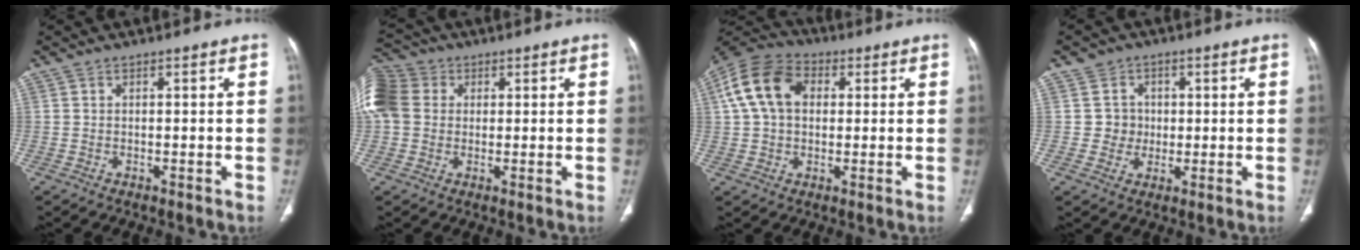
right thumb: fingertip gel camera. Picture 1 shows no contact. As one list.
[{"total": 13.0, "force": [2.7, 10.9, 6.6], "torque": [-0.164, 0.033, 0.046]}, {"total": 12.9, "force": [2.7, 9.1, 8.6], "torque": [-0.157, 0.025, 0.039]}, {"total": 4.9, "force": [0.4, 4.9, 0.1], "torque": [0.035, 0.009, 0.003]}]